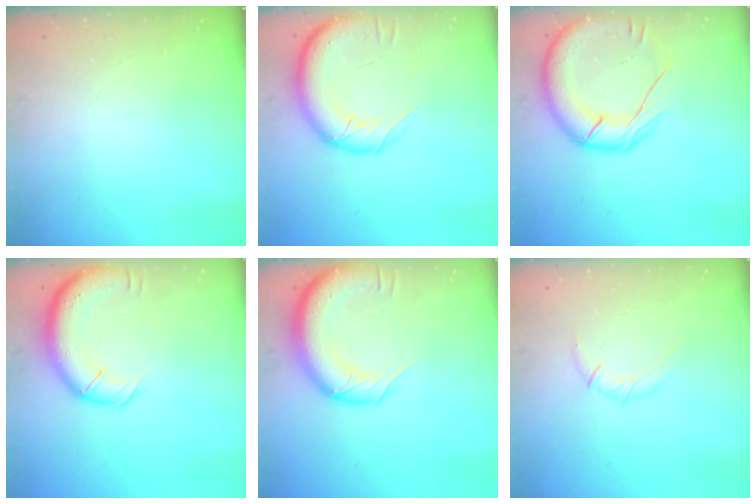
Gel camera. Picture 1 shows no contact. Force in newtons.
{"total": 16.1, "press": 15.9, "slide": 2.5}
{"total": 17.8, "press": 17.7, "slide": 1.7}
{"total": 15.0, "press": 14.6, "slide": 3.6}
{"total": 15.9, "press": 15.5, "slide": 3.7}
{"total": 5.6, "press": 5.4, "slide": 1.5}